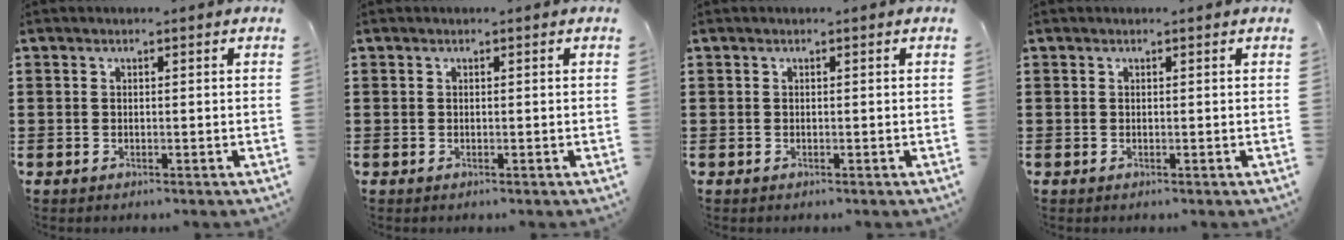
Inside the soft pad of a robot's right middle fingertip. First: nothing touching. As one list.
[{"total": 0.0}, {"total": 0.0}, {"total": 0.0}]